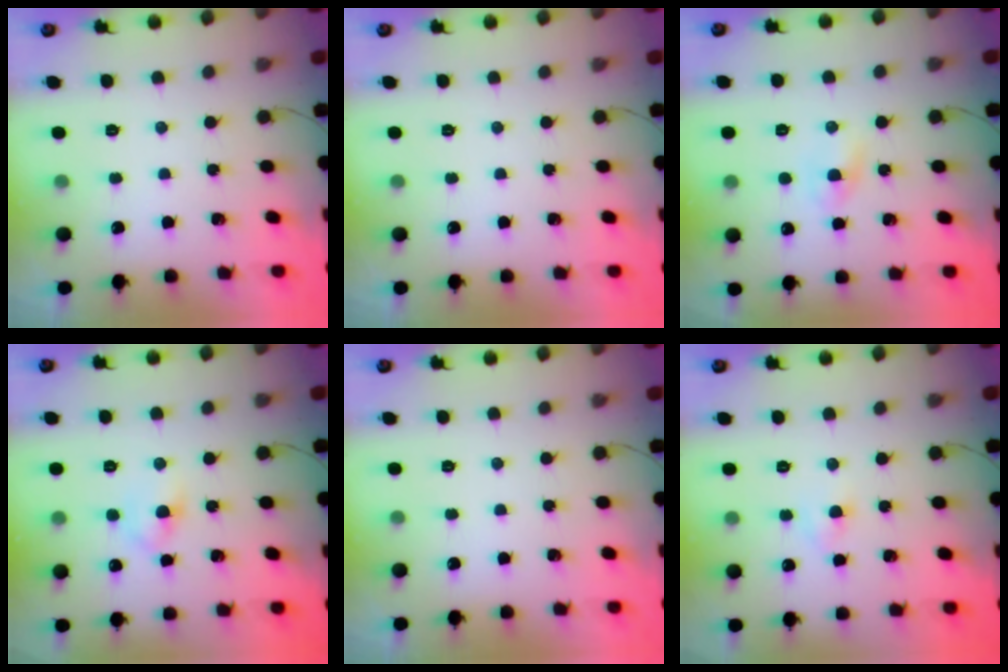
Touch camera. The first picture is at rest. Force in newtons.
{"total": 0.0}
{"total": 1.3, "press": 1.2, "slide": 0.5}
{"total": 4.3, "press": 4.1, "slide": 1.4}
{"total": 0.0}
{"total": 3.4, "press": 3.3, "slide": 1.0}